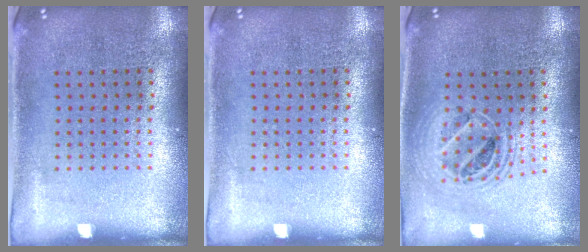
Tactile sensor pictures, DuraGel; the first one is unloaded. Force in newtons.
{"total": 0.0}
{"total": 1.8, "press": 1.5, "slide": 1.1}